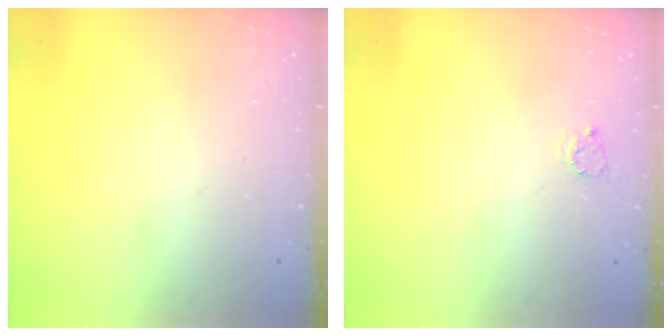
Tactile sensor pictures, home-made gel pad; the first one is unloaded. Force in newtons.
{"total": 2.4, "press": 2.4, "slide": 0.3}